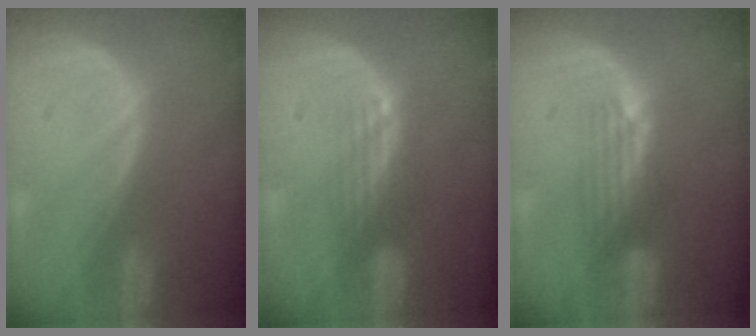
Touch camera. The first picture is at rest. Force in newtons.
{"total": 3.3, "press": 2.7, "slide": 1.9}
{"total": 3.3, "press": 3.0, "slide": 1.3}